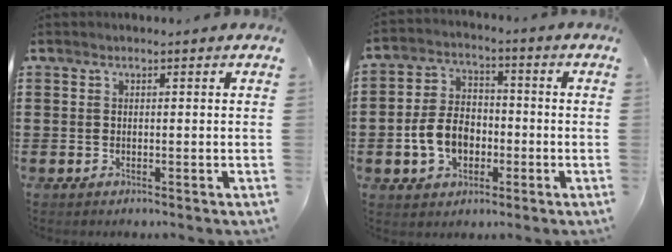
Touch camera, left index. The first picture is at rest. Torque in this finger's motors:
{"motor_torque": [1.68, 0.46, 0.36, 0.15]}